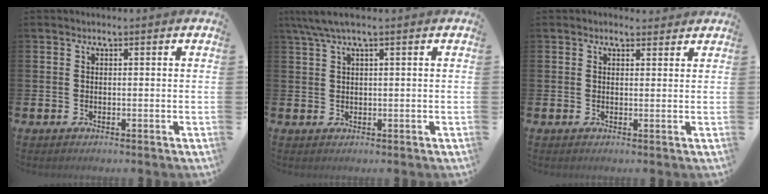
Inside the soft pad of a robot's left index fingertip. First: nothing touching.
{"total": 3.0, "force": [1.7, 0.2, 2.4], "torque": [-0.054, 0.004, 0.032]}
{"total": 1.3, "force": [1.2, 0.4, 0.1], "torque": [0.004, 0.000, 0.020]}